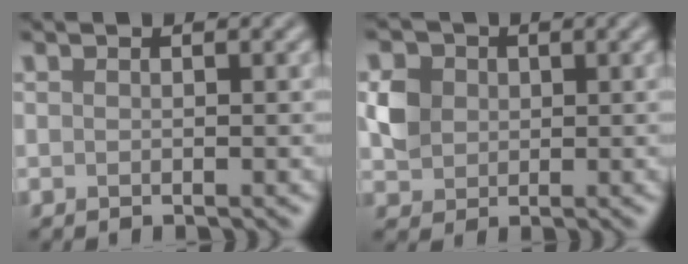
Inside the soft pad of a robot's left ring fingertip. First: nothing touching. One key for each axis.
{"total": 2.9, "fx": 0.4, "fy": 2.6, "fz": 1.1, "tx": -0.022, "ty": 0.001, "tz": 0.010}